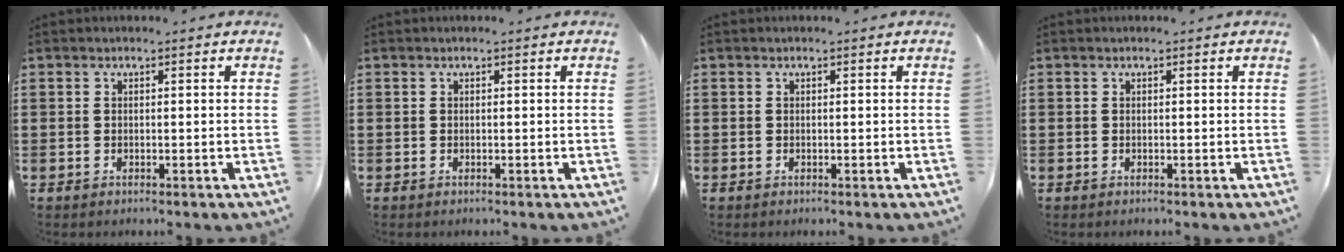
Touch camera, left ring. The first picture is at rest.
{"total": 0.0}
{"total": 0.0}
{"total": 0.0}